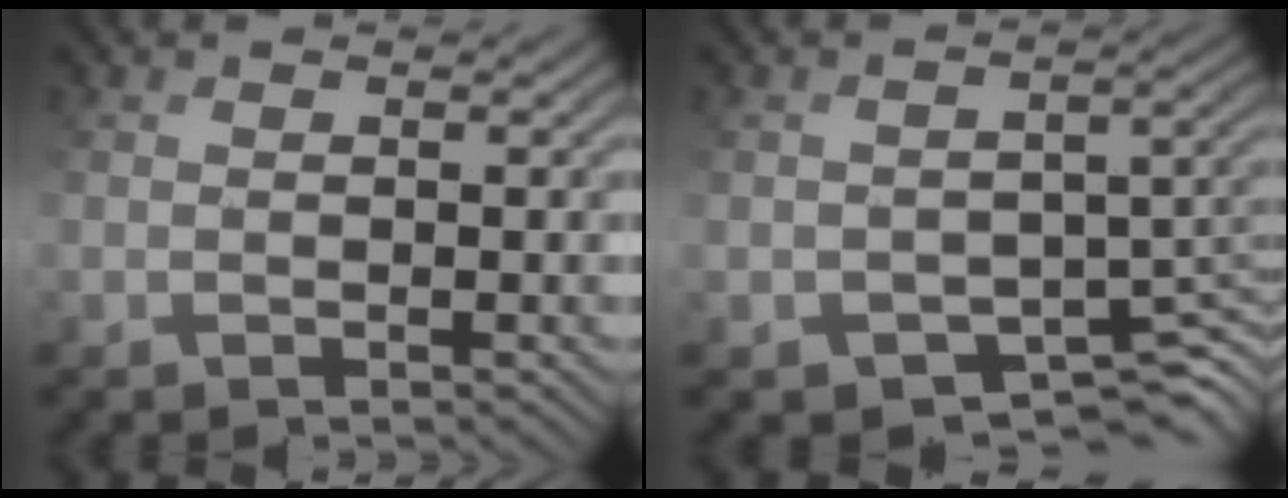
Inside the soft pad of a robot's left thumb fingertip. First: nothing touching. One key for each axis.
{"total": 6.8, "fx": -3.9, "fy": 4.3, "fz": 3.5, "tx": -0.052, "ty": -0.031, "tz": -0.053}